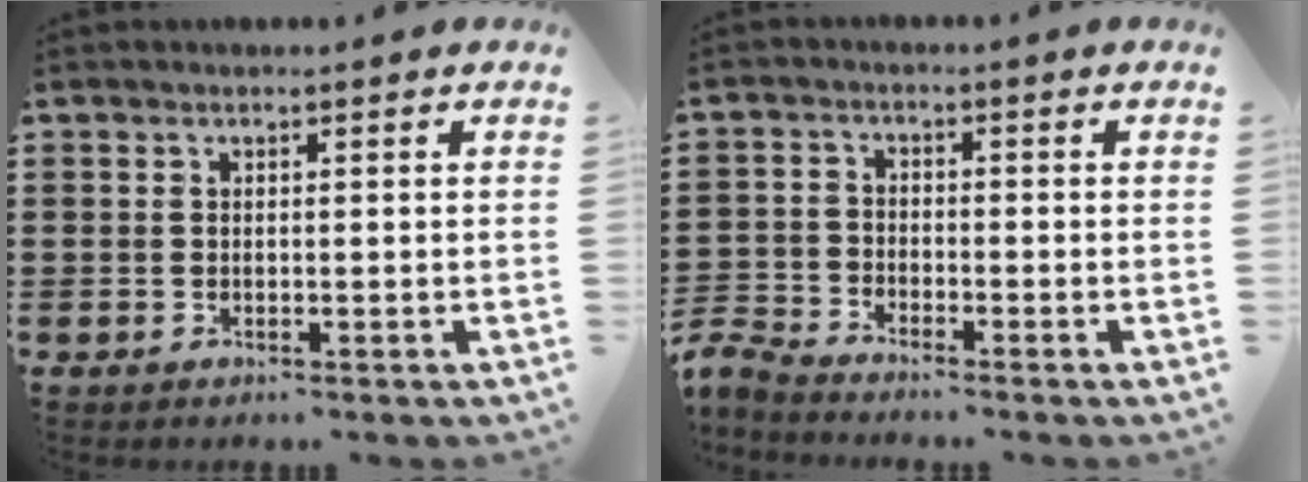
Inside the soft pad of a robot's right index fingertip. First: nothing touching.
{"total": 3.3, "force": [-3.3, 0.4, 0.1], "torque": [-0.030, -0.006, -0.077]}